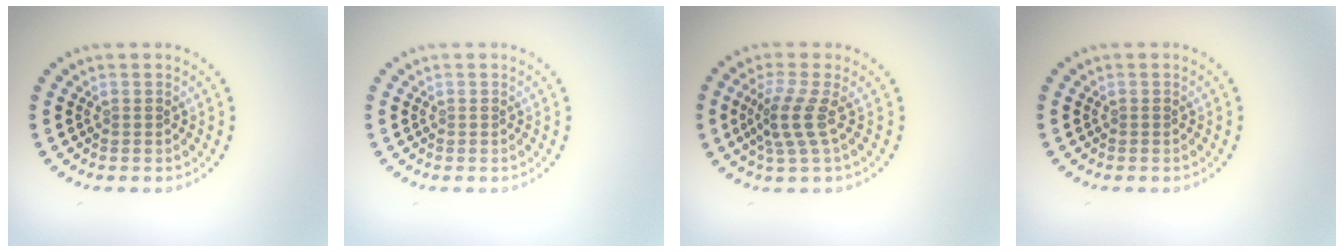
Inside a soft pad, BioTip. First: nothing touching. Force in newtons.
{"total": 0.0}
{"total": 2.9, "press": 2.2, "slide": 1.9}
{"total": 0.0}